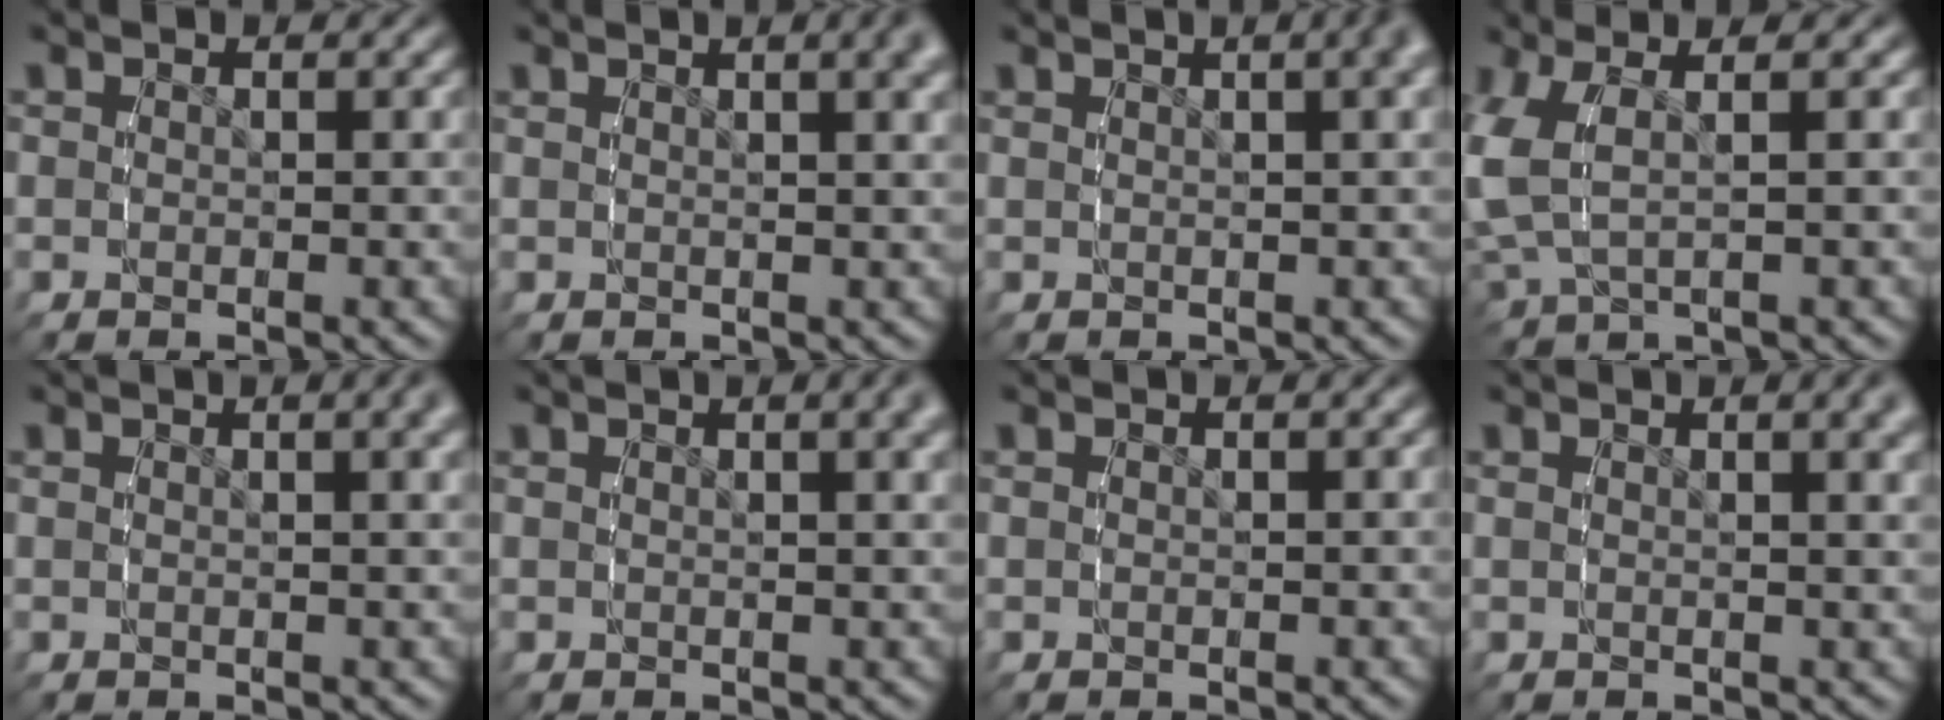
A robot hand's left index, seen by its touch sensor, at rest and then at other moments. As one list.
[{"total": 4.2, "force": [2.1, 1.0, 3.5], "torque": [-0.032, 0.018, 0.028]}, {"total": 5.4, "force": [2.4, 1.7, 4.5], "torque": [-0.038, 0.029, 0.027]}, {"total": 7.0, "force": [1.6, 4.4, 5.1], "torque": [-0.128, 0.004, 0.030]}, {"total": 3.1, "force": [1.6, 0.4, 2.7], "torque": [-0.023, 0.015, 0.021]}, {"total": 3.4, "force": [1.7, 0.5, 2.9], "torque": [-0.027, 0.014, 0.024]}, {"total": 0.6, "force": [0.2, -0.3, 0.5], "torque": [-0.007, 0.004, 0.004]}, {"total": 3.1, "force": [1.7, 0.3, 2.6], "torque": [-0.026, 0.011, 0.026]}]